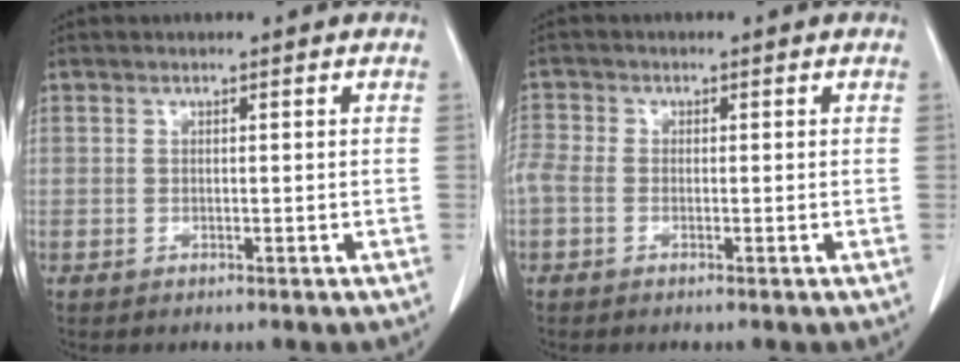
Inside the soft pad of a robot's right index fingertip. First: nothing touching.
{"total": 2.8, "force": [-0.6, 1.9, 1.9], "torque": [-0.064, 0.014, -0.014]}